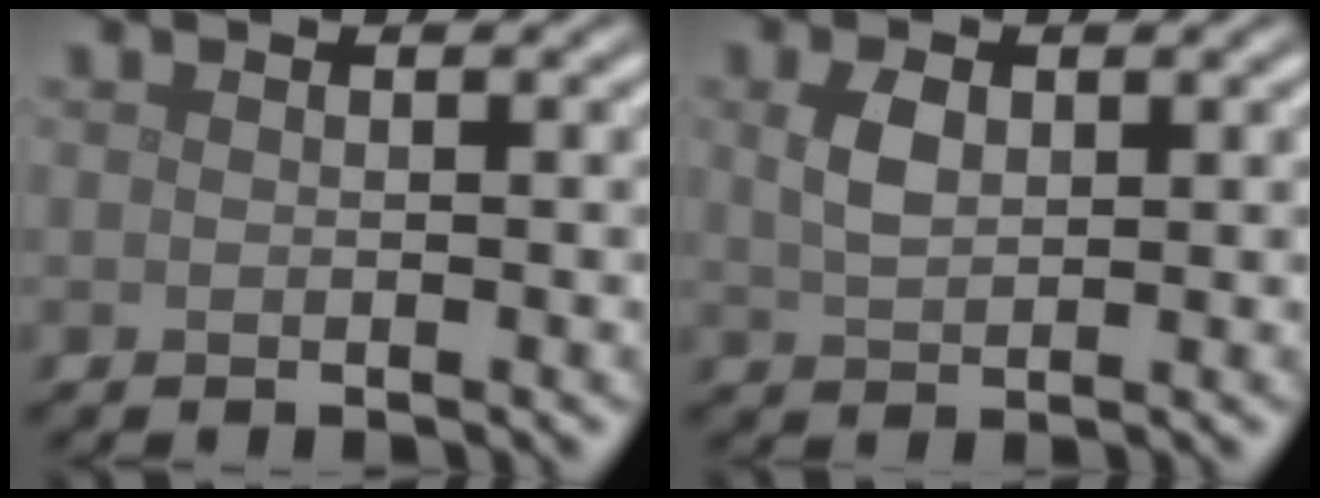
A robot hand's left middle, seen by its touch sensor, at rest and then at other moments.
{"total": 2.6, "force": [0.8, 1.7, 1.9], "torque": [-0.044, 0.001, 0.018]}